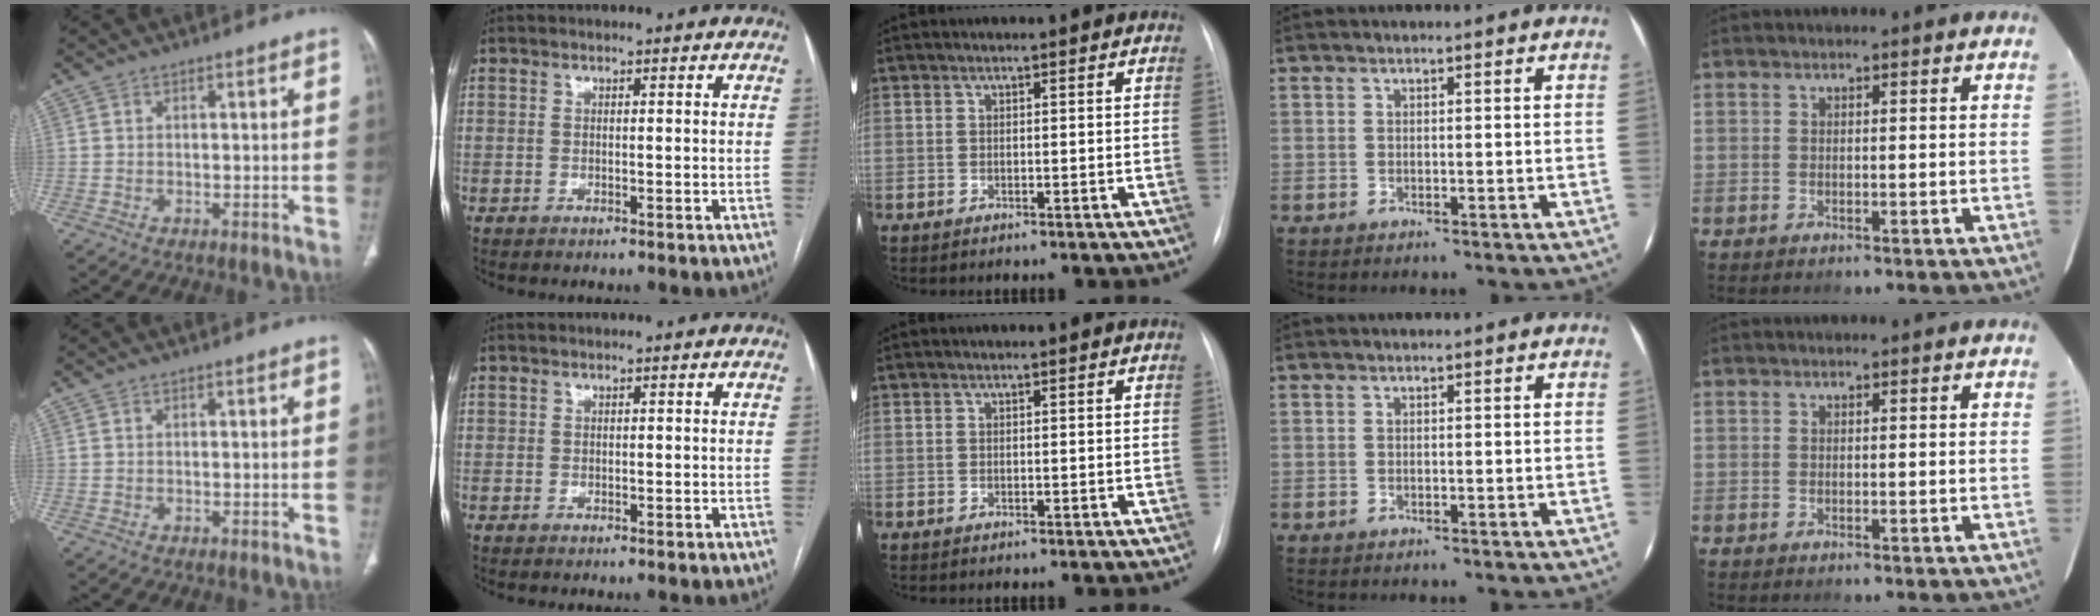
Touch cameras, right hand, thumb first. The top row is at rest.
{}